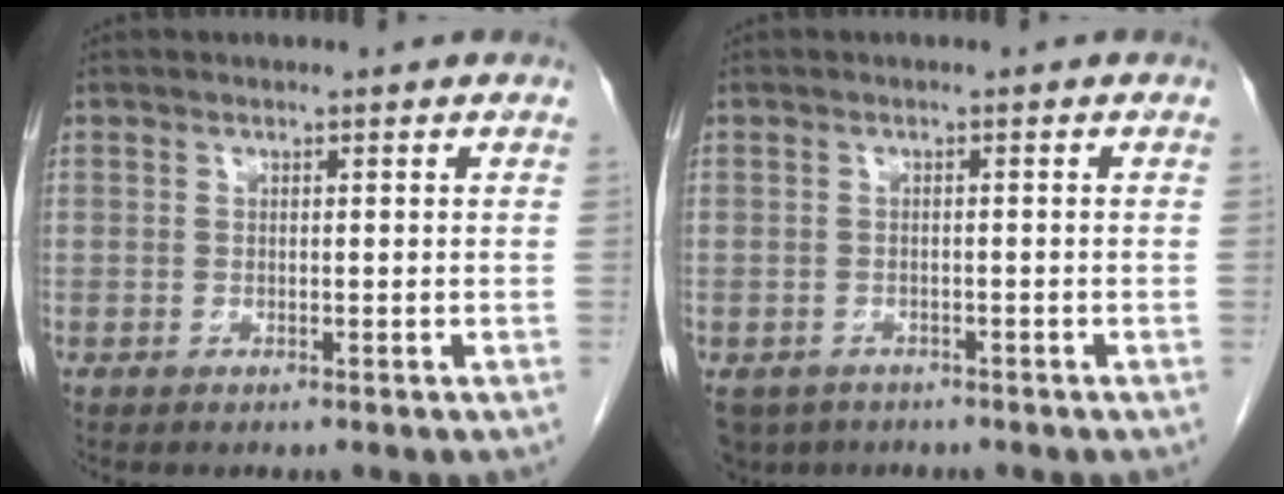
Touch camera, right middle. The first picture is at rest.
{"total": 5.1, "force": [-3.7, 3.2, 1.2], "torque": [-0.019, -0.003, -0.056]}